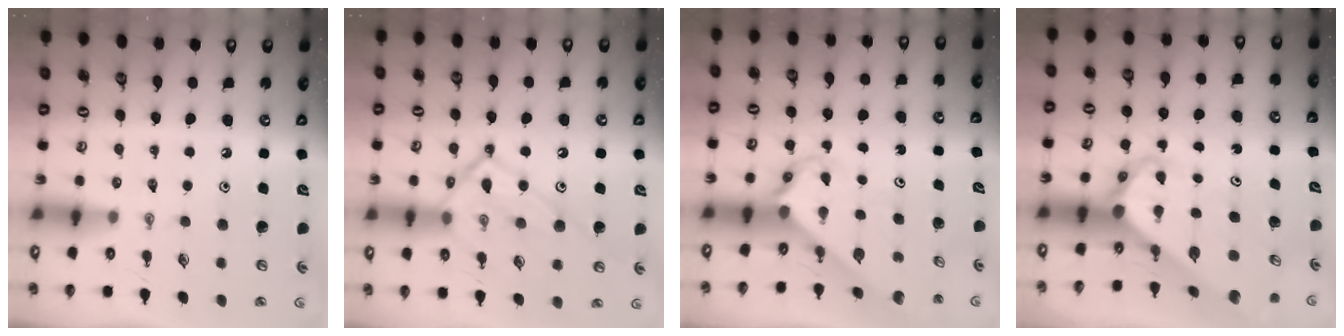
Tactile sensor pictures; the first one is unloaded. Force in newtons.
{"total": 14.6, "press": 14.5, "slide": 1.4}
{"total": 2.4, "press": 2.4, "slide": 0.2}
{"total": 4.4, "press": 4.4, "slide": 0.3}